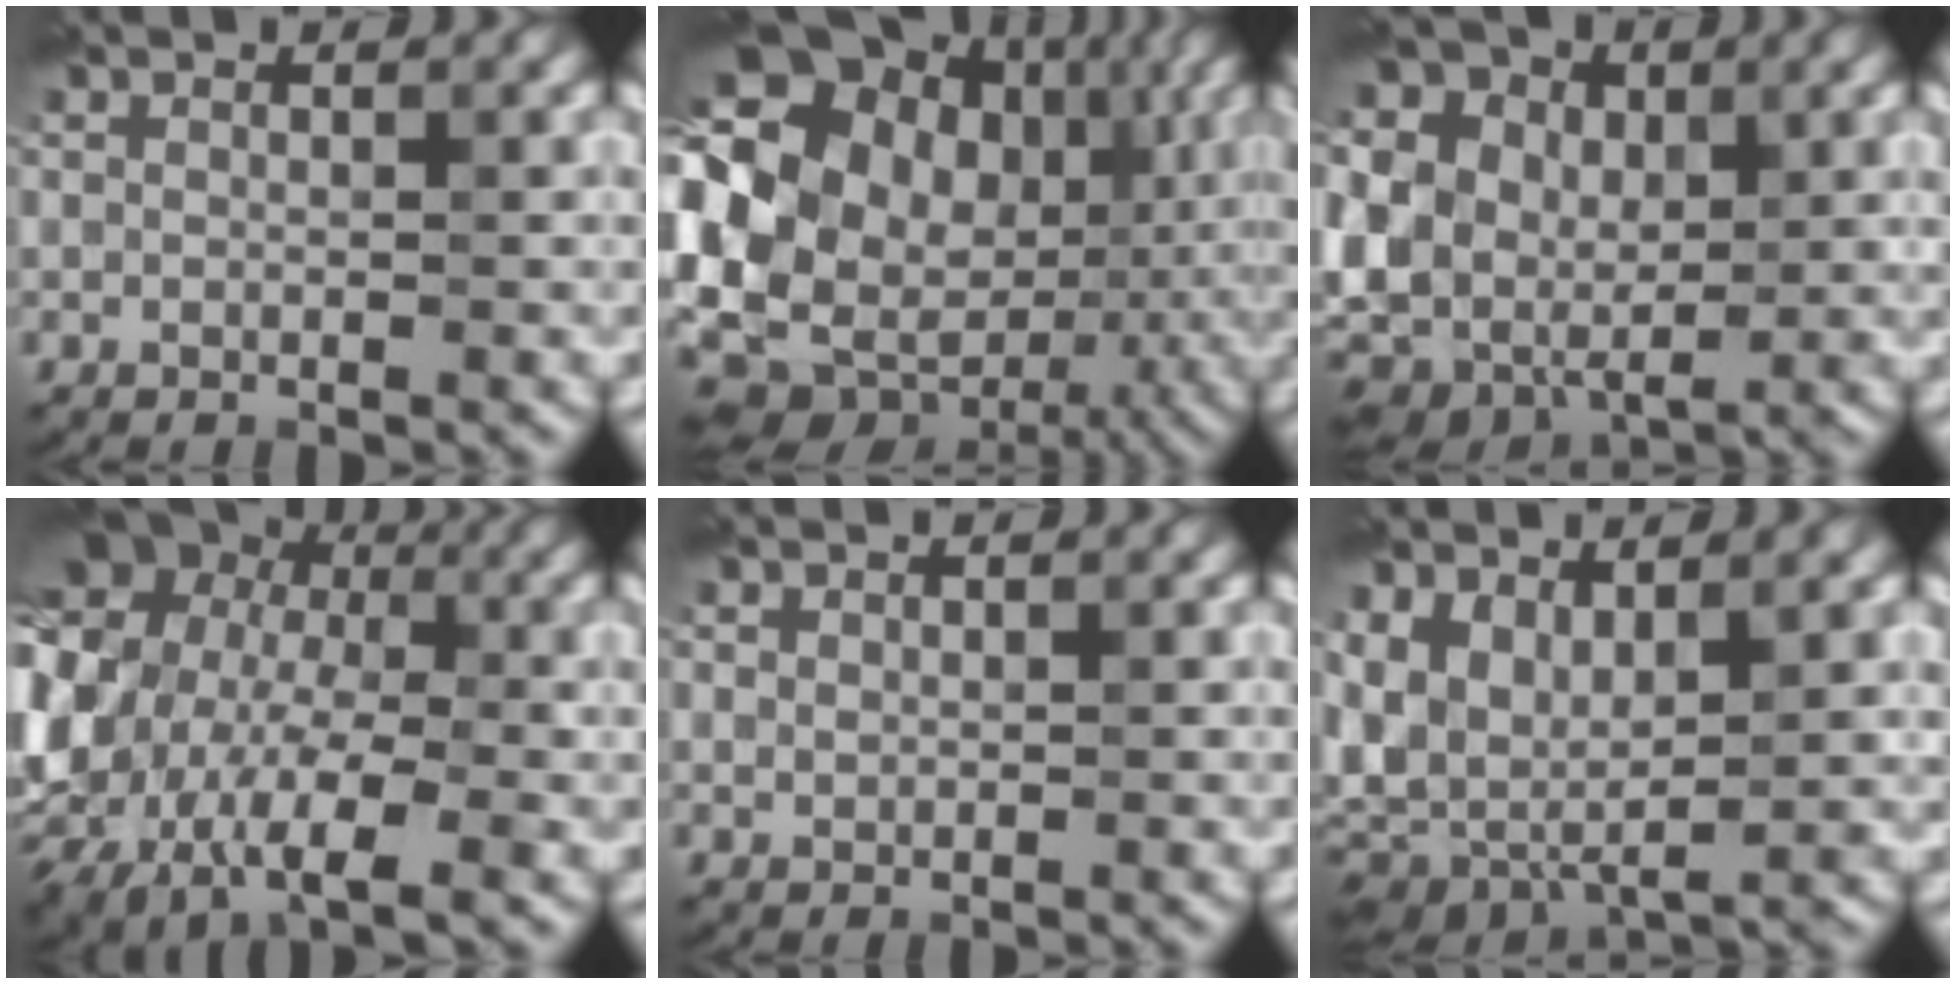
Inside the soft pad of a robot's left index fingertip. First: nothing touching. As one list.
[{"total": 21.5, "force": [1.1, 17.7, 12.1], "torque": [-0.220, 0.010, -0.004]}, {"total": 13.6, "force": [3.3, 10.0, 8.7], "torque": [-0.206, 0.031, 0.054]}, {"total": 17.5, "force": [0.9, 13.3, 11.4], "torque": [-0.239, -0.011, 0.030]}, {"total": 0.9, "force": [0.4, 0.7, 0.4], "torque": [-0.009, 0.009, 0.006]}, {"total": 6.2, "force": [1.1, 3.5, 5.0], "torque": [-0.117, 0.002, 0.024]}]